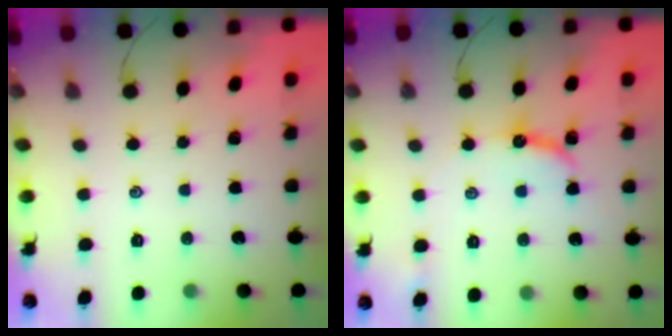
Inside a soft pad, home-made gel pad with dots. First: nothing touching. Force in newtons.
{"total": 9.4, "press": 9.4, "slide": 0.5}